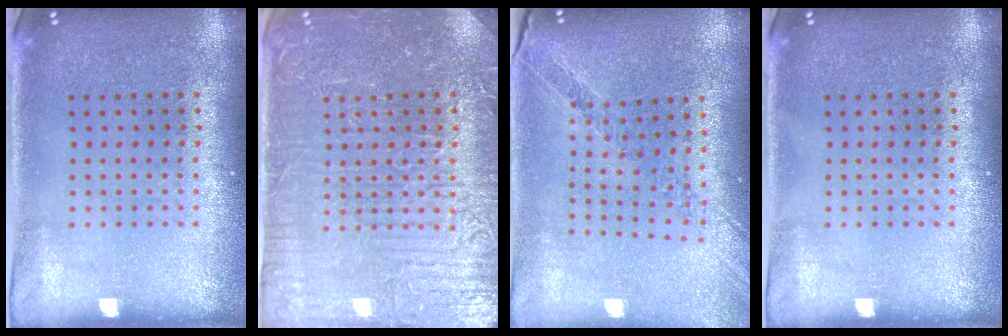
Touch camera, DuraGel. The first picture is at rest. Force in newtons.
{"total": 4.8, "press": 4.6, "slide": 1.5}
{"total": 1.1, "press": 1.1, "slide": 0.2}
{"total": 0.0}